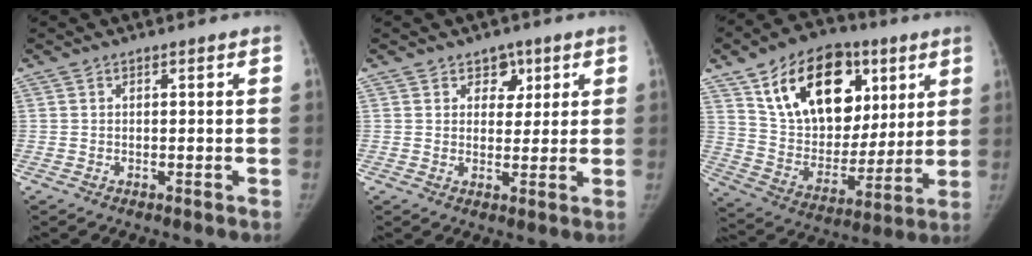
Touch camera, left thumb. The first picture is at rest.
{"total": 4.3, "force": [2.1, 3.3, 1.6], "torque": [0.013, -0.010, 0.029]}
{"total": 25.3, "force": [10.9, 16.4, 15.9], "torque": [-0.223, -0.014, 0.186]}